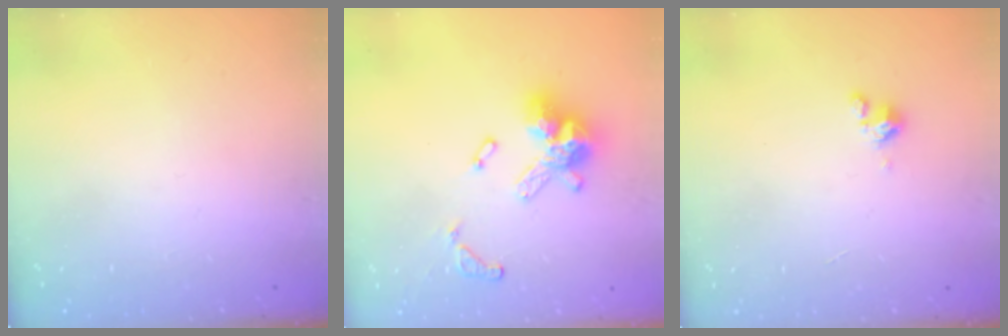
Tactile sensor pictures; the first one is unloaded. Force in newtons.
{"total": 13.8, "press": 13.8, "slide": 1.0}
{"total": 1.8, "press": 1.7, "slide": 0.4}